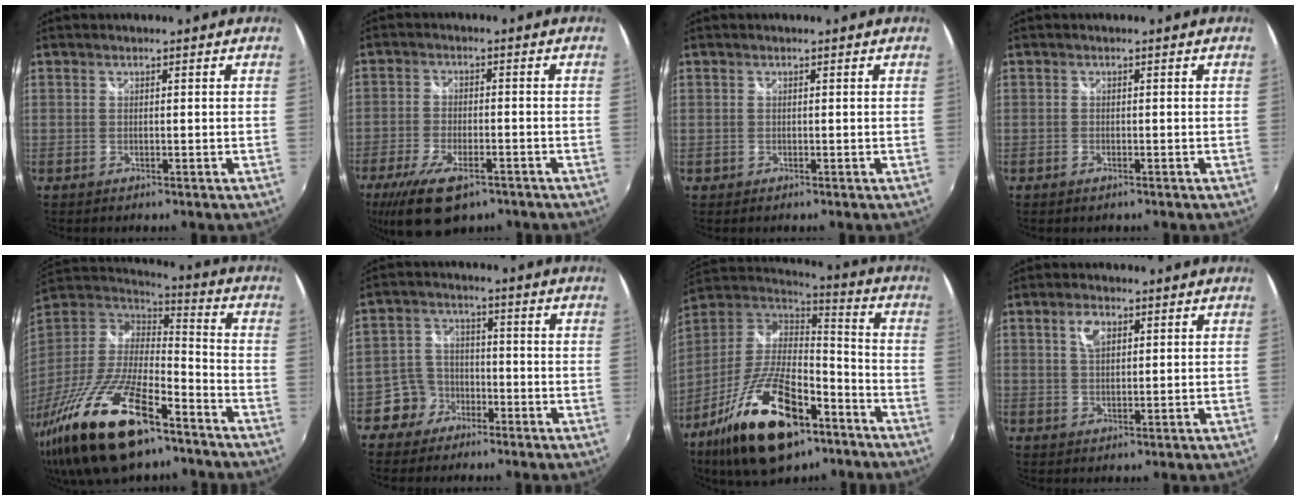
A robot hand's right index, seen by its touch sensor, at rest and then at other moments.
{"total": 12.1, "force": [-7.7, 4.9, 8.0], "torque": [-0.182, -0.034, -0.131]}
{"total": 0.7, "force": [-0.1, 0.7, 0.0], "torque": [-0.001, 0.001, -0.001]}
{"total": 0.7, "force": [-0.5, 0.5, 0.2], "torque": [-0.005, -0.002, -0.008]}
{"total": 29.0, "force": [-18.4, 10.3, 19.9], "torque": [-0.407, -0.048, -0.314]}
{"total": 6.1, "force": [-3.6, 4.8, 0.5], "torque": [-0.024, 0.027, -0.065]}
{"total": 24.6, "force": [-13.6, 10.8, 17.4], "torque": [-0.339, -0.020, -0.226]}
{"total": 4.0, "force": [1.7, 2.2, 2.9], "torque": [-0.051, 0.007, 0.031]}